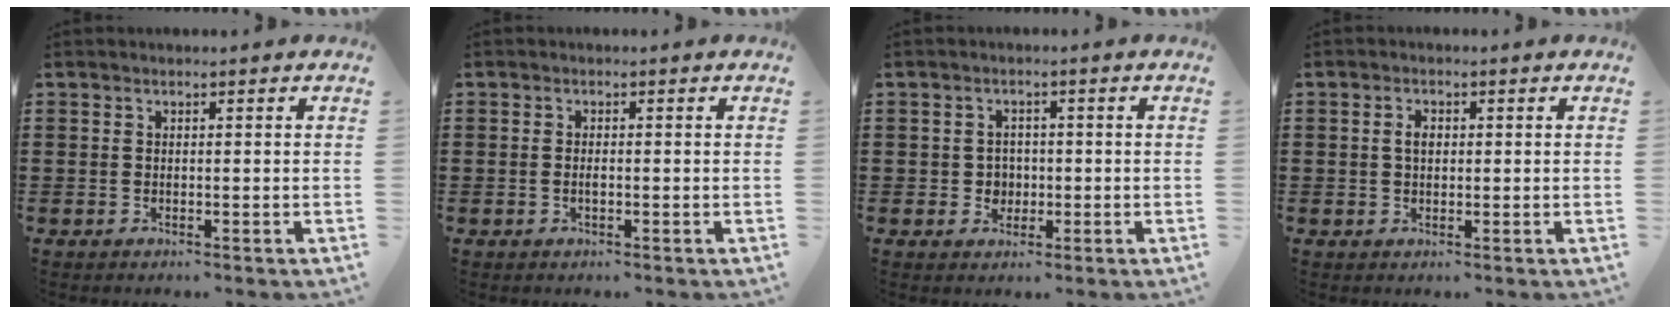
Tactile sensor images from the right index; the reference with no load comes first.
{"total": 0.9, "force": [-0.2, 0.1, 0.9], "torque": [-0.018, -0.006, -0.003]}
{"total": 2.5, "force": [-0.4, 2.3, 0.7], "torque": [-0.021, 0.007, -0.011]}
{"total": 2.1, "force": [0.3, 1.2, 1.7], "torque": [-0.035, 0.008, 0.004]}